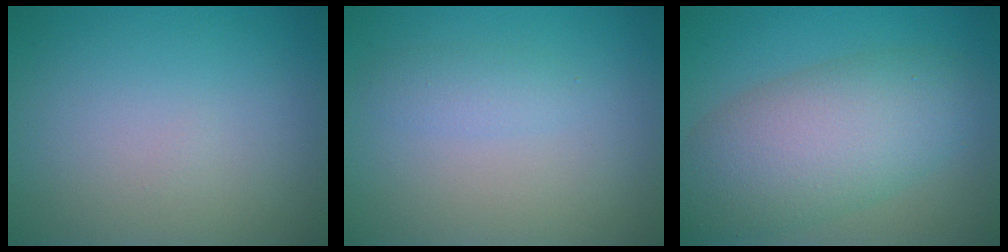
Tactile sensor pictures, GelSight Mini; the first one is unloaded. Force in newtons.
{"total": 1.4, "press": 1.4, "slide": 0.1}
{"total": 8.3, "press": 8.2, "slide": 0.7}